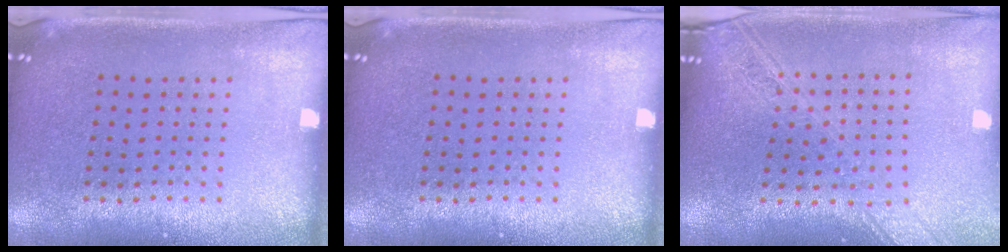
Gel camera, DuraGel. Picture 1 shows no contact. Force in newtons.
{"total": 0.0}
{"total": 2.2, "press": 1.9, "slide": 1.2}